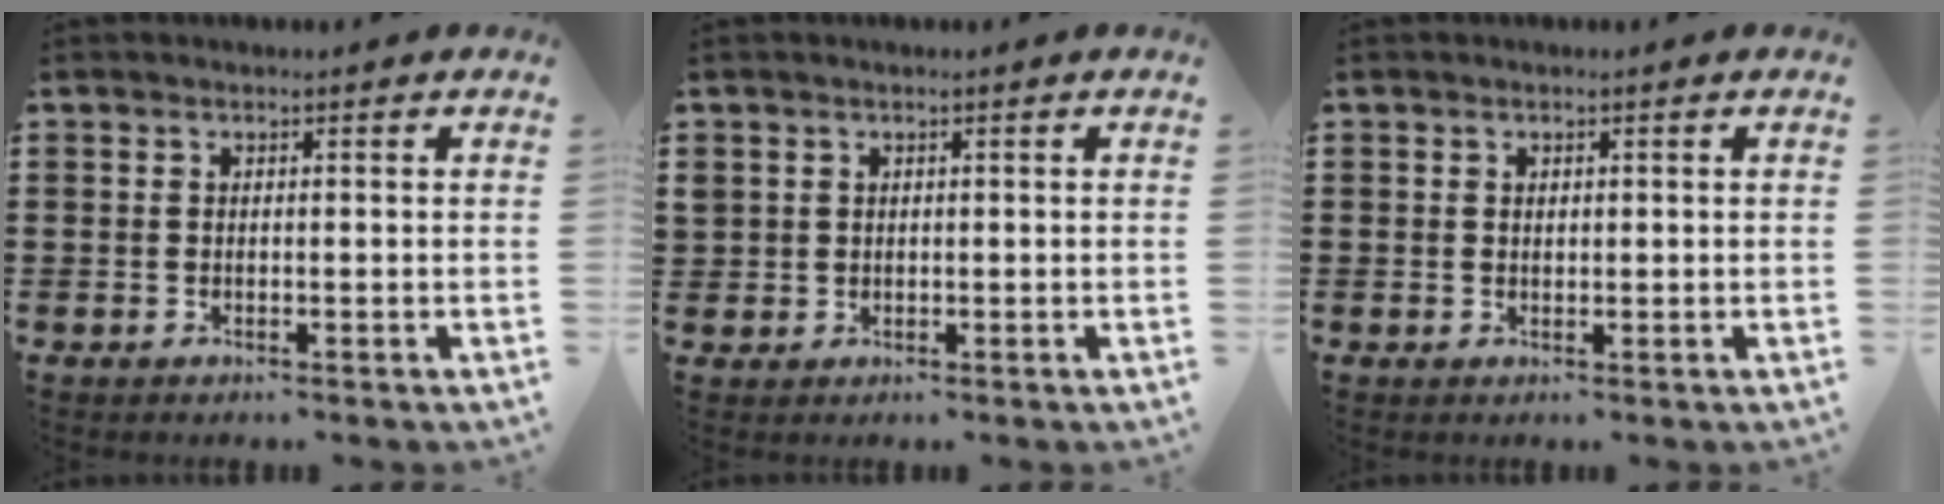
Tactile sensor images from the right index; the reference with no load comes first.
{"total": 1.3, "force": [0.6, 1.1, 0.1], "torque": [-0.005, 0.005, 0.011]}
{"total": 0.7, "force": [0.4, 0.5, 0.3], "torque": [-0.006, 0.004, 0.007]}